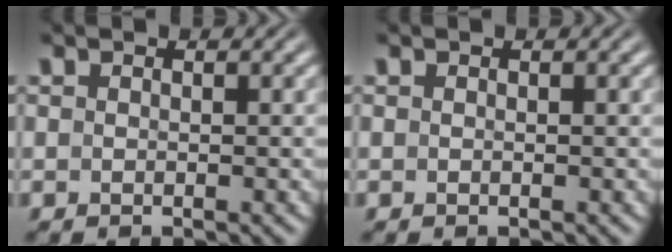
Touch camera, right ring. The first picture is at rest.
{"total": 0.0}